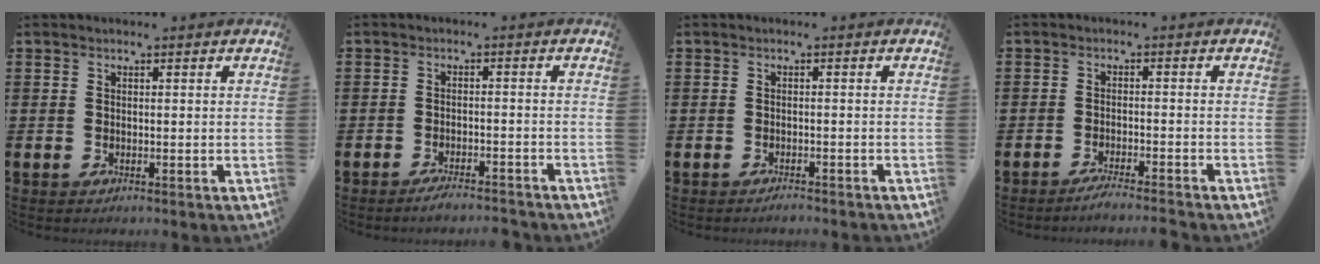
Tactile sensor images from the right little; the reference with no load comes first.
{"total": 2.3, "force": [-2.1, 0.1, 0.9], "torque": [-0.014, 0.006, -0.041]}
{"total": 0.8, "force": [-0.8, 0.1, 0.2], "torque": [-0.006, -0.003, -0.016]}
{"total": 2.2, "force": [-2.0, -0.2, 1.0], "torque": [-0.014, 0.003, -0.037]}